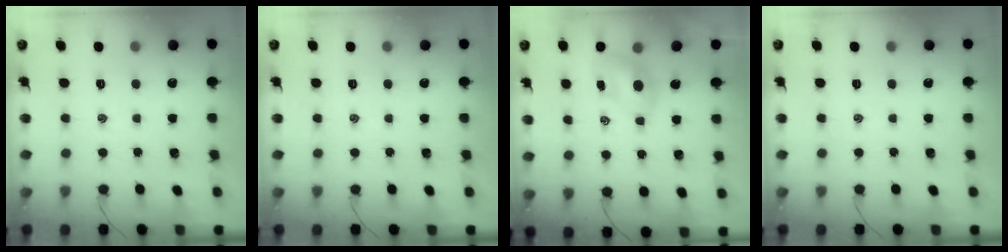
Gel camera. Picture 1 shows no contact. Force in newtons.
{"total": 0.0}
{"total": 4.8, "press": 4.8, "slide": 0.6}
{"total": 0.0}